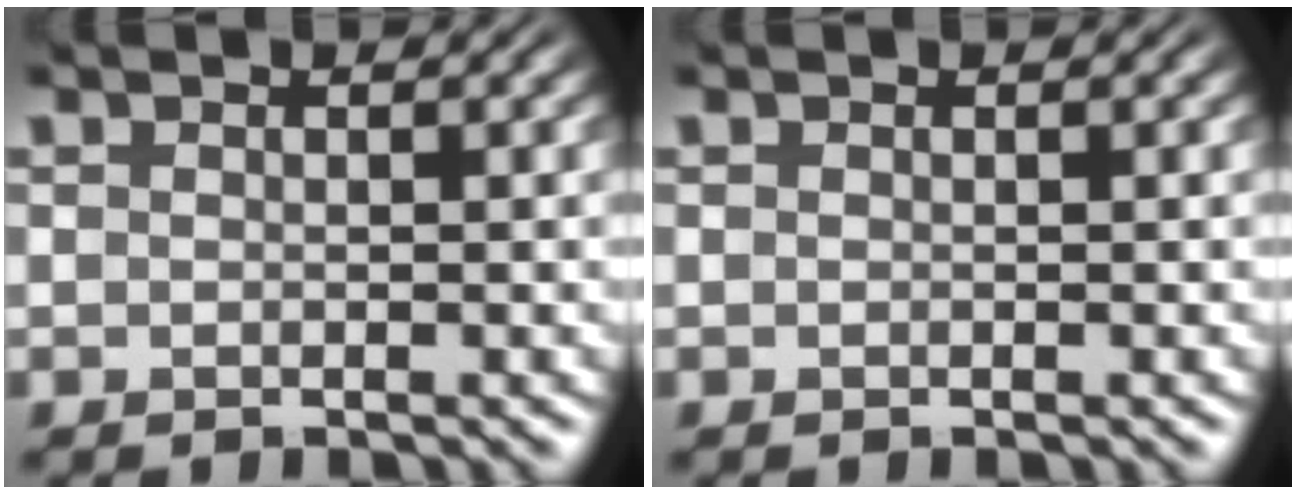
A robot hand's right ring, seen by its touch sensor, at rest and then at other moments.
{"total": 0.0}